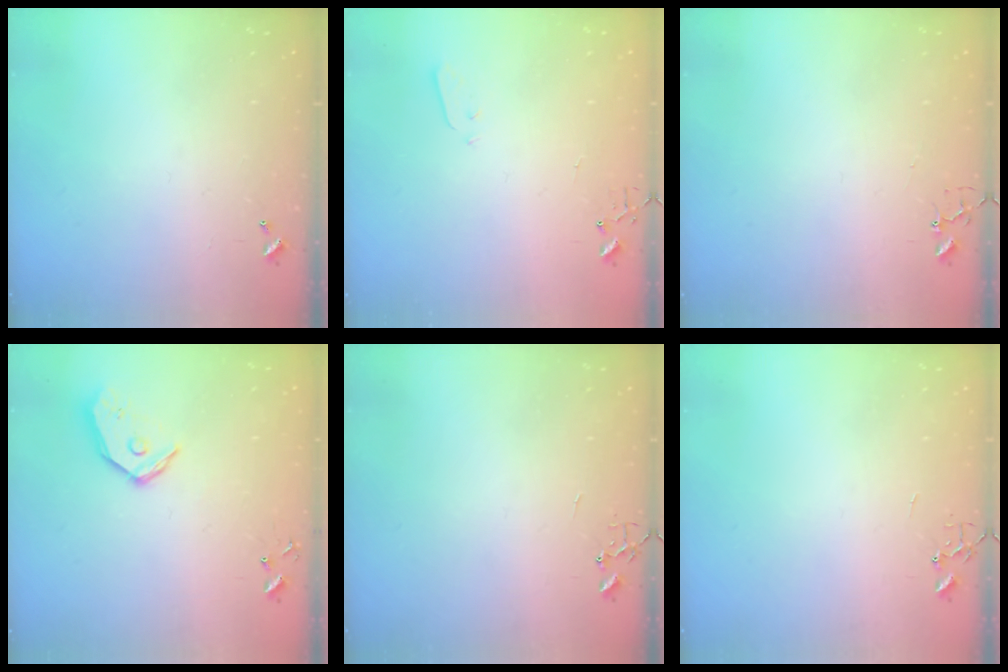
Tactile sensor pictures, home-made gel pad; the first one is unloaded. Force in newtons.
{"total": 3.2, "press": 3.1, "slide": 0.7}
{"total": 3.9, "press": 3.8, "slide": 0.2}
{"total": 12.3, "press": 12.1, "slide": 1.9}
{"total": 0.0}
{"total": 0.0}